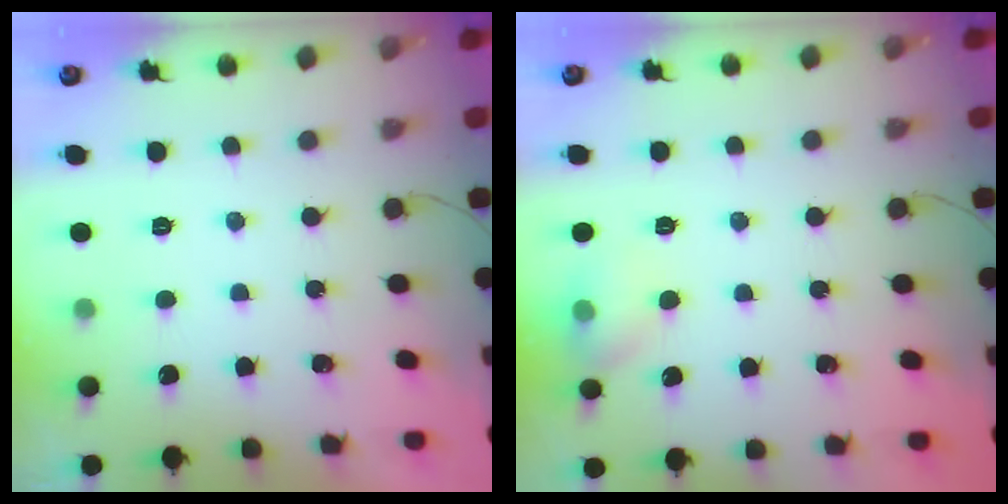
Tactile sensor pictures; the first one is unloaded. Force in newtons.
{"total": 6.6, "press": 6.4, "slide": 1.9}